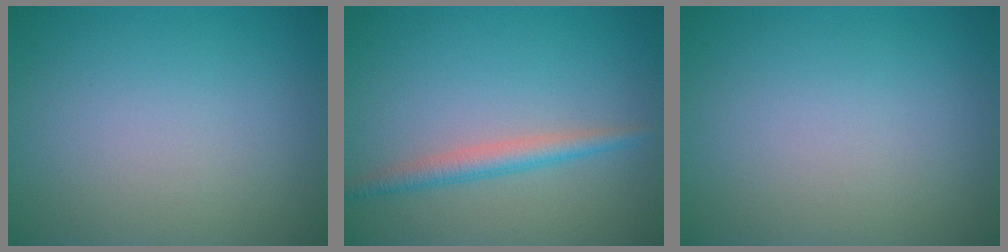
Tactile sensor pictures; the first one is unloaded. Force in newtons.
{"total": 2.3, "press": 2.3, "slide": 0.1}
{"total": 0.0}